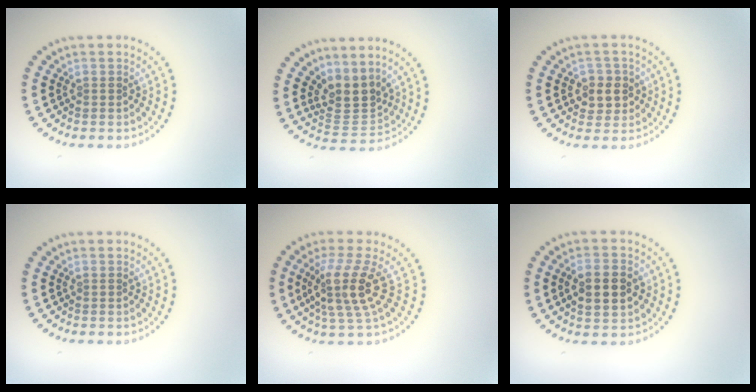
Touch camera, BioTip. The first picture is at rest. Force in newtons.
{"total": 3.3, "press": 2.5, "slide": 2.2}
{"total": 2.4, "press": 2.3, "slide": 0.8}
{"total": 0.0}
{"total": 4.0, "press": 3.0, "slide": 2.6}
{"total": 3.5, "press": 3.5, "slide": 0.3}